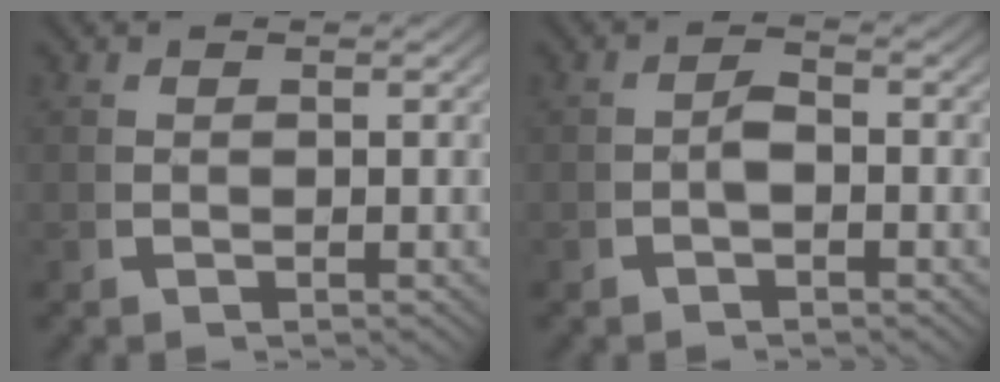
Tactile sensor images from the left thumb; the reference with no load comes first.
{"total": 1.7, "force": [-0.9, 0.8, 1.1], "torque": [-0.020, -0.004, -0.016]}